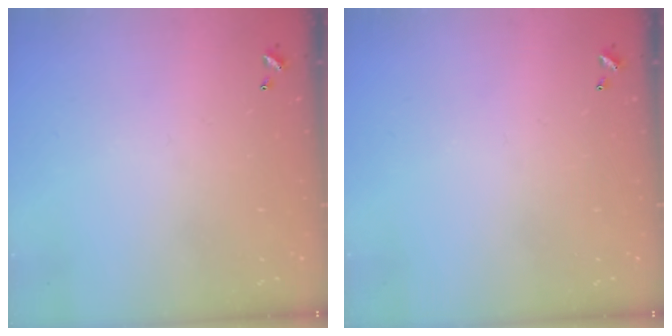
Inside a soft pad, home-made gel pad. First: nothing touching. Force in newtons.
{"total": 0.0}